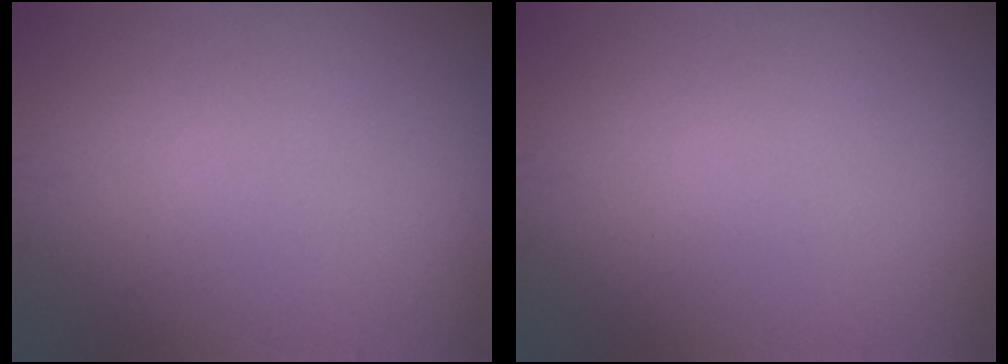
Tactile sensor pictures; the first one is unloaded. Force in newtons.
{"total": 0.0}